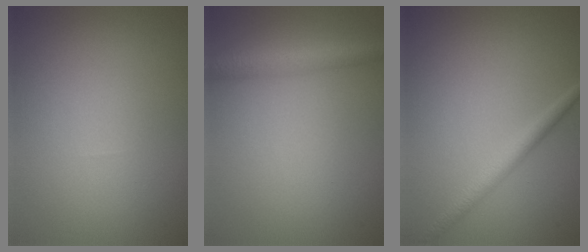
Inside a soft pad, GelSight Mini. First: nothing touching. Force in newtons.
{"total": 3.0, "press": 3.0, "slide": 0.1}
{"total": 2.0, "press": 2.0, "slide": 0.1}